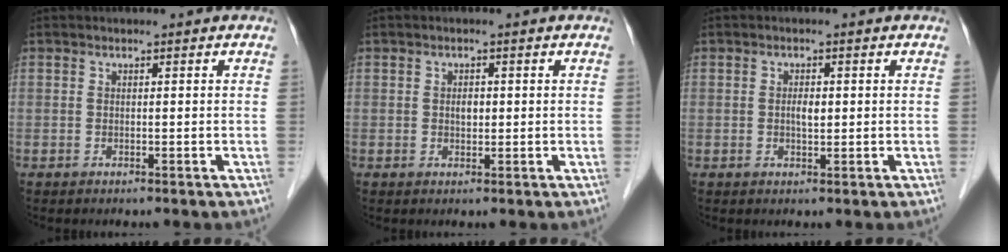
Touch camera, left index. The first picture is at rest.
{"total": 1.4, "force": [0.0, 0.9, 1.1], "torque": [-0.019, -0.001, 0.001]}
{"total": 1.7, "force": [0.0, 0.7, 1.6], "torque": [-0.030, -0.001, 0.000]}